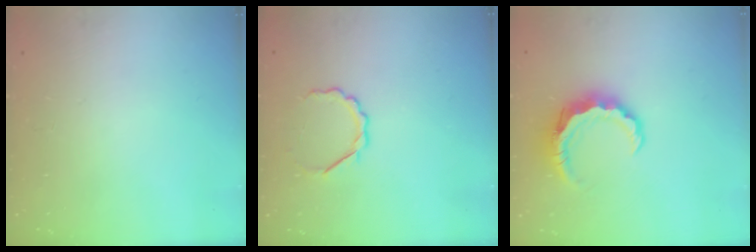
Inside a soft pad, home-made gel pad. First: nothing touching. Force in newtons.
{"total": 5.5, "press": 5.4, "slide": 1.3}
{"total": 8.4, "press": 8.3, "slide": 1.2}